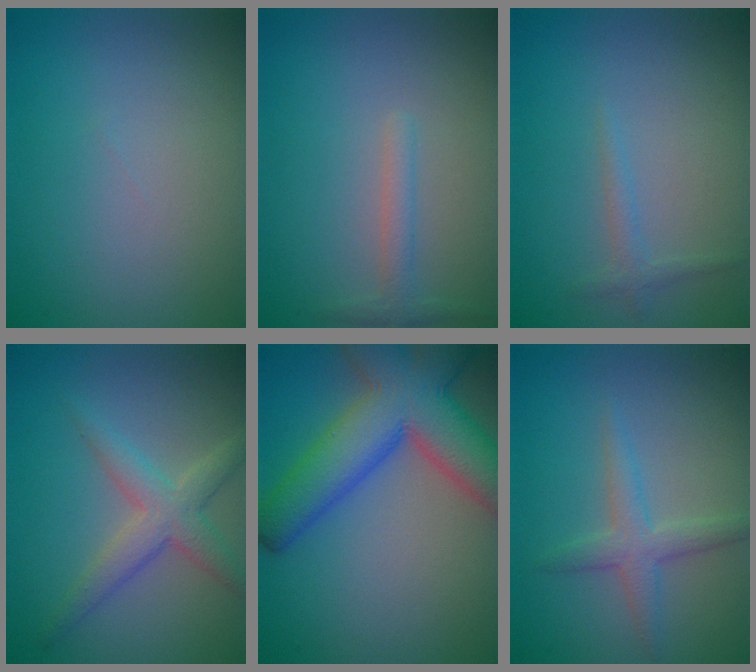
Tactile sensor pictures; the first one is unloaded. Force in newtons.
{"total": 1.5, "press": 1.5, "slide": 0.0}
{"total": 1.1, "press": 1.1, "slide": 0.1}
{"total": 3.5, "press": 3.5, "slide": 0.1}
{"total": 9.6, "press": 9.6, "slide": 0.6}
{"total": 2.4, "press": 2.4, "slide": 0.0}